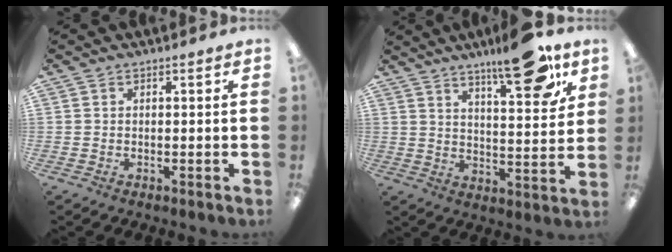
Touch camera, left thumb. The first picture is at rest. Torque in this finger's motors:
{"motor_torque": [-0.04, 0.32, -0.09, 0.08, 0.07]}